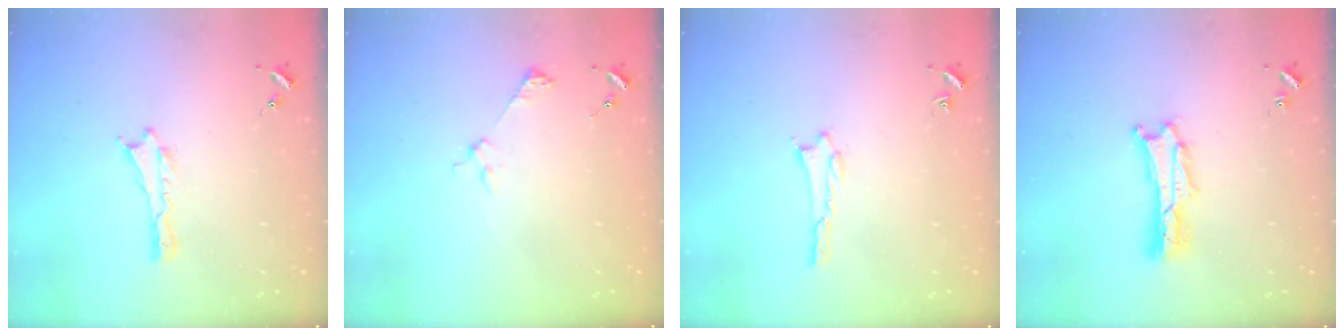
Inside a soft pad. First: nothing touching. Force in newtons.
{"total": 2.5, "press": 2.5, "slide": 0.2}
{"total": 1.4, "press": 1.4, "slide": 0.2}
{"total": 1.4, "press": 1.3, "slide": 0.2}